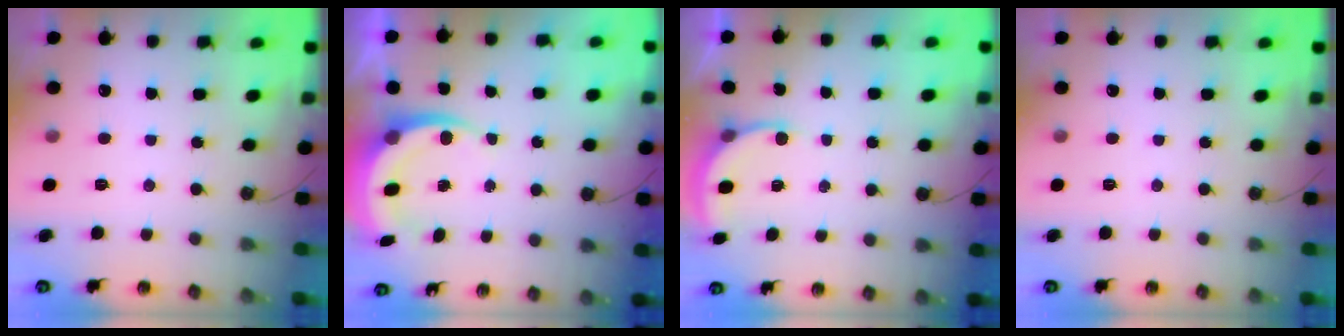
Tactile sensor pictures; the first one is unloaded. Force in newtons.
{"total": 5.9, "press": 5.8, "slide": 1.0}
{"total": 3.9, "press": 3.9, "slide": 0.3}
{"total": 0.0}